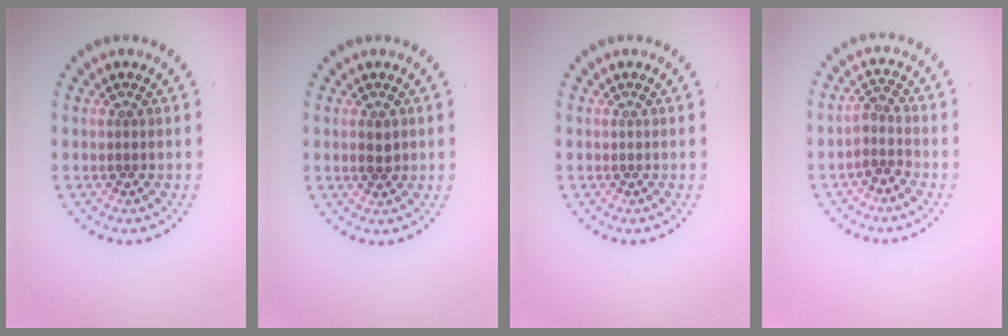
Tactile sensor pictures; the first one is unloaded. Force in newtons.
{"total": 1.6, "press": 1.6, "slide": 0.1}
{"total": 0.0}
{"total": 1.9, "press": 1.5, "slide": 1.1}